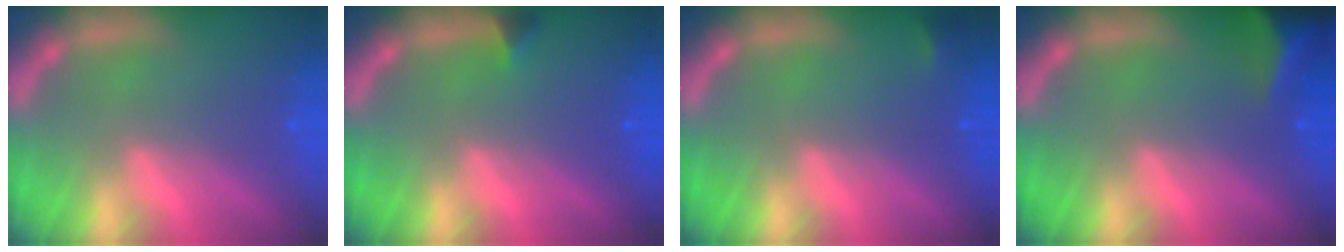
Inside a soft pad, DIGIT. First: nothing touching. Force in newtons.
{"total": 0.9}
{"total": 0.9}
{"total": 7.0}